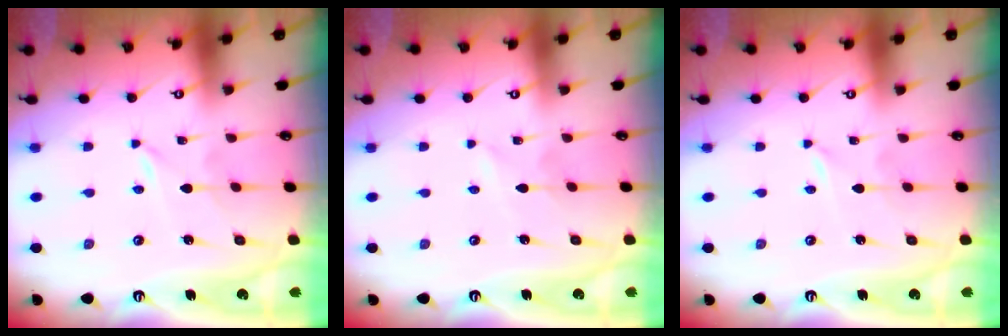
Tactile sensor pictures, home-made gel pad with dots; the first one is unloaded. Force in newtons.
{"total": 1.1, "press": 1.1, "slide": 0.2}
{"total": 0.0}